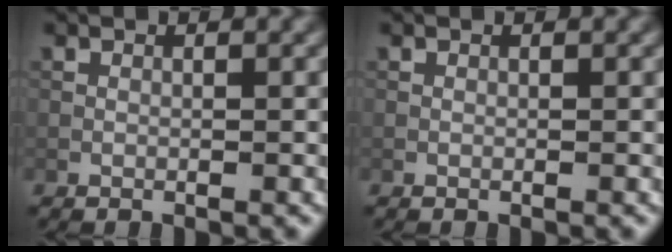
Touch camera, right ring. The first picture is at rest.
{"total": 0.0}